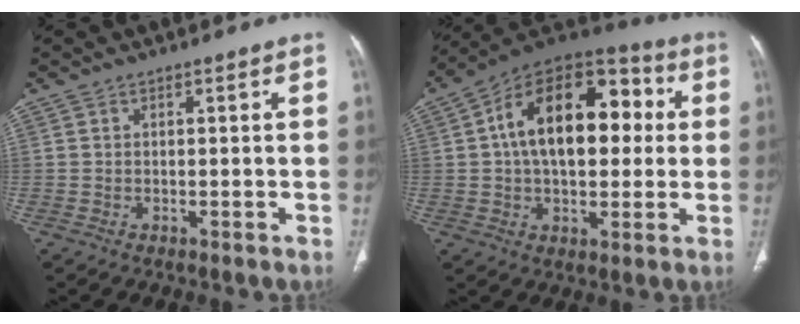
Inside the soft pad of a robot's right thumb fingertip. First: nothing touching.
{"total": 21.9, "force": [3.2, 12.8, 17.5], "torque": [-0.248, 0.031, 0.039]}